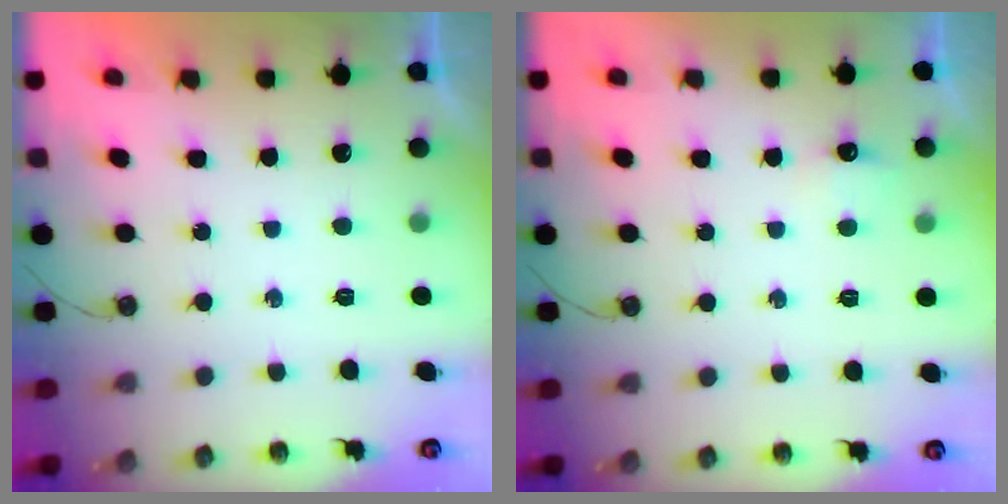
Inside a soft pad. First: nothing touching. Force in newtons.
{"total": 4.1, "press": 4.0, "slide": 1.0}